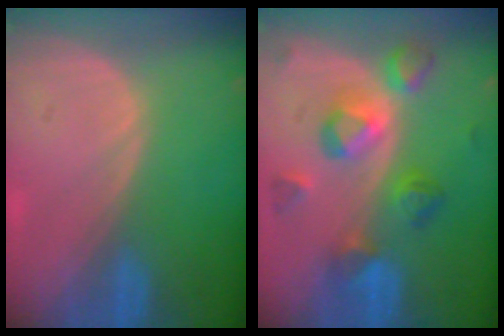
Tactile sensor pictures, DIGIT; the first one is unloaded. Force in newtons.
{"total": 8.1, "press": 8.1, "slide": 0.3}